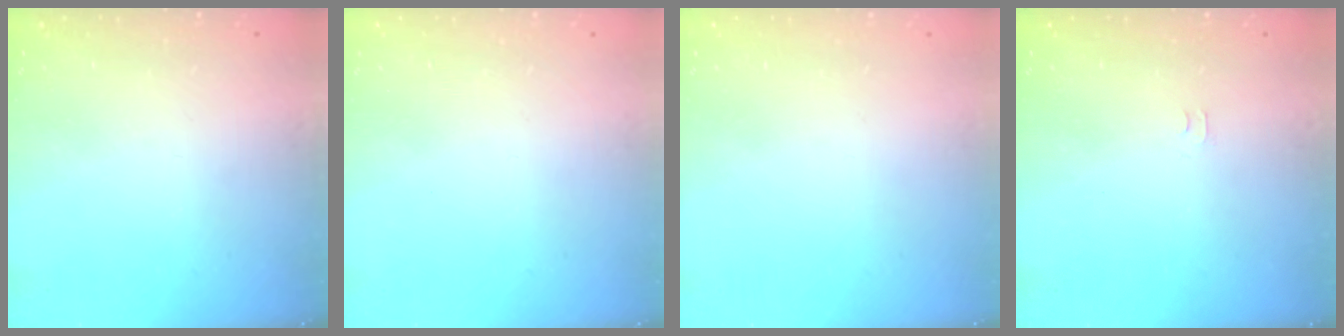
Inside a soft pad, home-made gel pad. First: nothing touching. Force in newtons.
{"total": 1.6, "press": 1.6, "slide": 0.1}
{"total": 1.6, "press": 1.6, "slide": 0.1}
{"total": 3.8, "press": 3.8, "slide": 0.5}